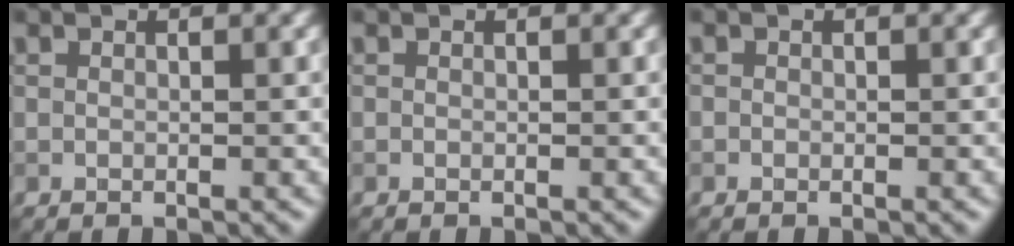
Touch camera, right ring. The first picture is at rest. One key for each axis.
{"total": 0.0}
{"total": 0.0}